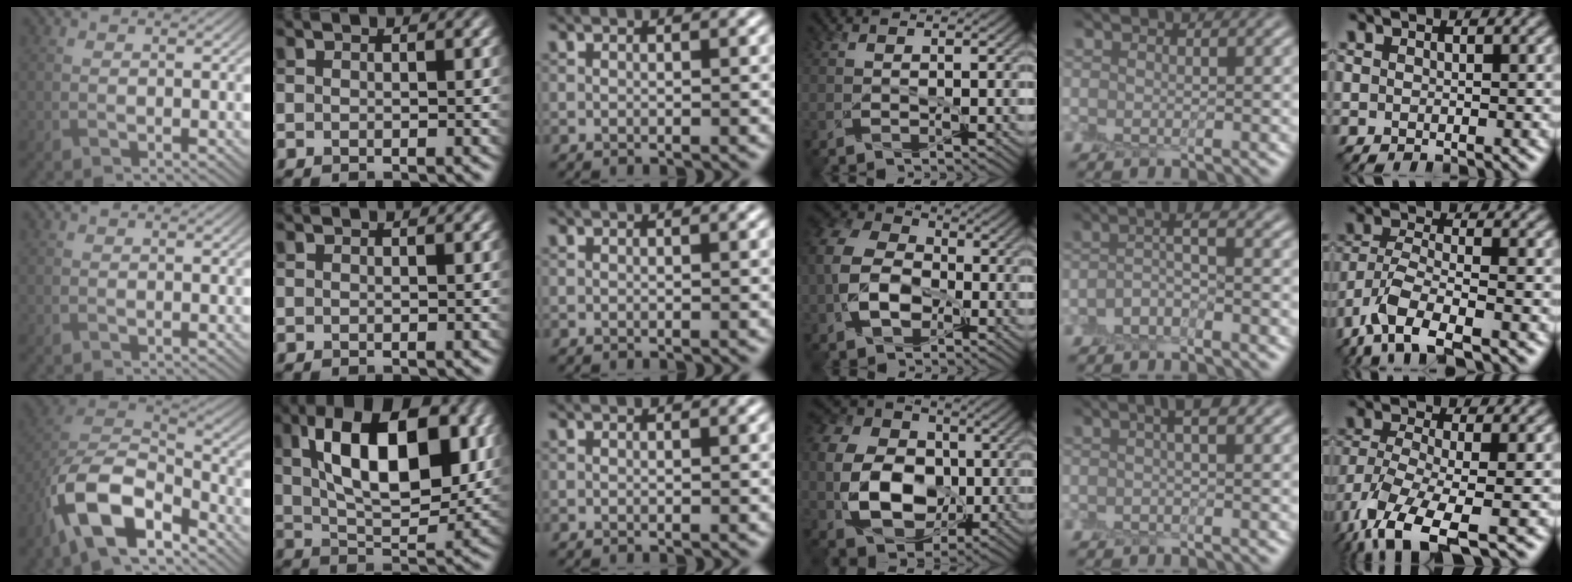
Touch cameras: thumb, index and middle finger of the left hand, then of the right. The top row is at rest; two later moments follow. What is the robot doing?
{"motion": "peel", "object": "envelope seal"}